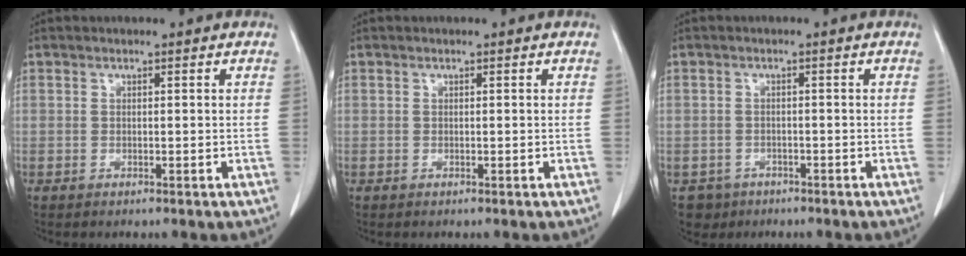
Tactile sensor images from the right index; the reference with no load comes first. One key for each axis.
{"total": 0.0}
{"total": 3.3, "fx": -1.9, "fy": 2.7, "fz": -0.2, "tx": 0.002, "ty": 0.007, "tz": -0.028}